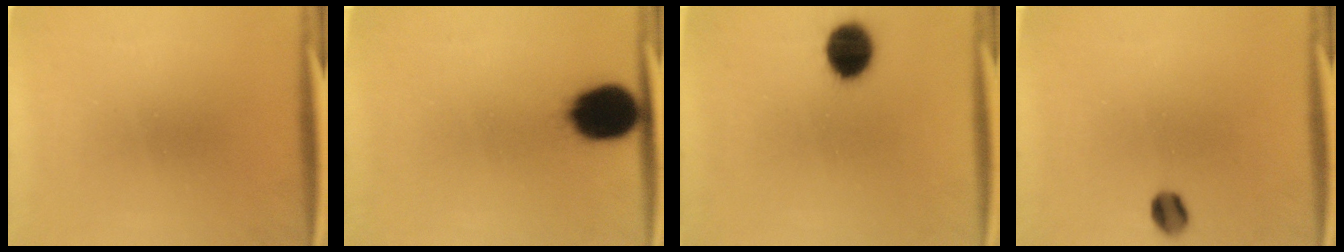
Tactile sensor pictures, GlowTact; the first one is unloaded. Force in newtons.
{"total": 13.0}
{"total": 9.3}
{"total": 3.4}